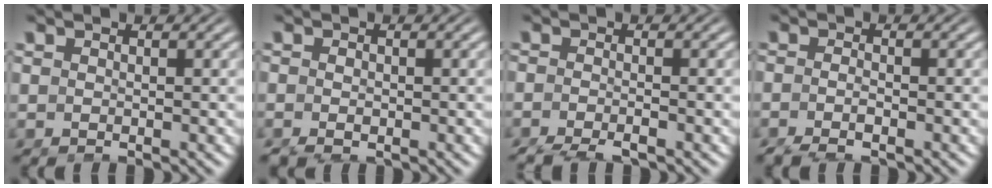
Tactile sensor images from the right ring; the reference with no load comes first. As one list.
[{"total": 3.0, "force": [-1.6, 2.2, 1.3], "torque": [-0.039, -0.022, -0.019]}, {"total": 2.8, "force": [-2.4, 0.9, 1.3], "torque": [-0.025, -0.011, -0.037]}, {"total": 2.9, "force": [-2.1, 1.3, 1.6], "torque": [-0.037, -0.011, -0.033]}]